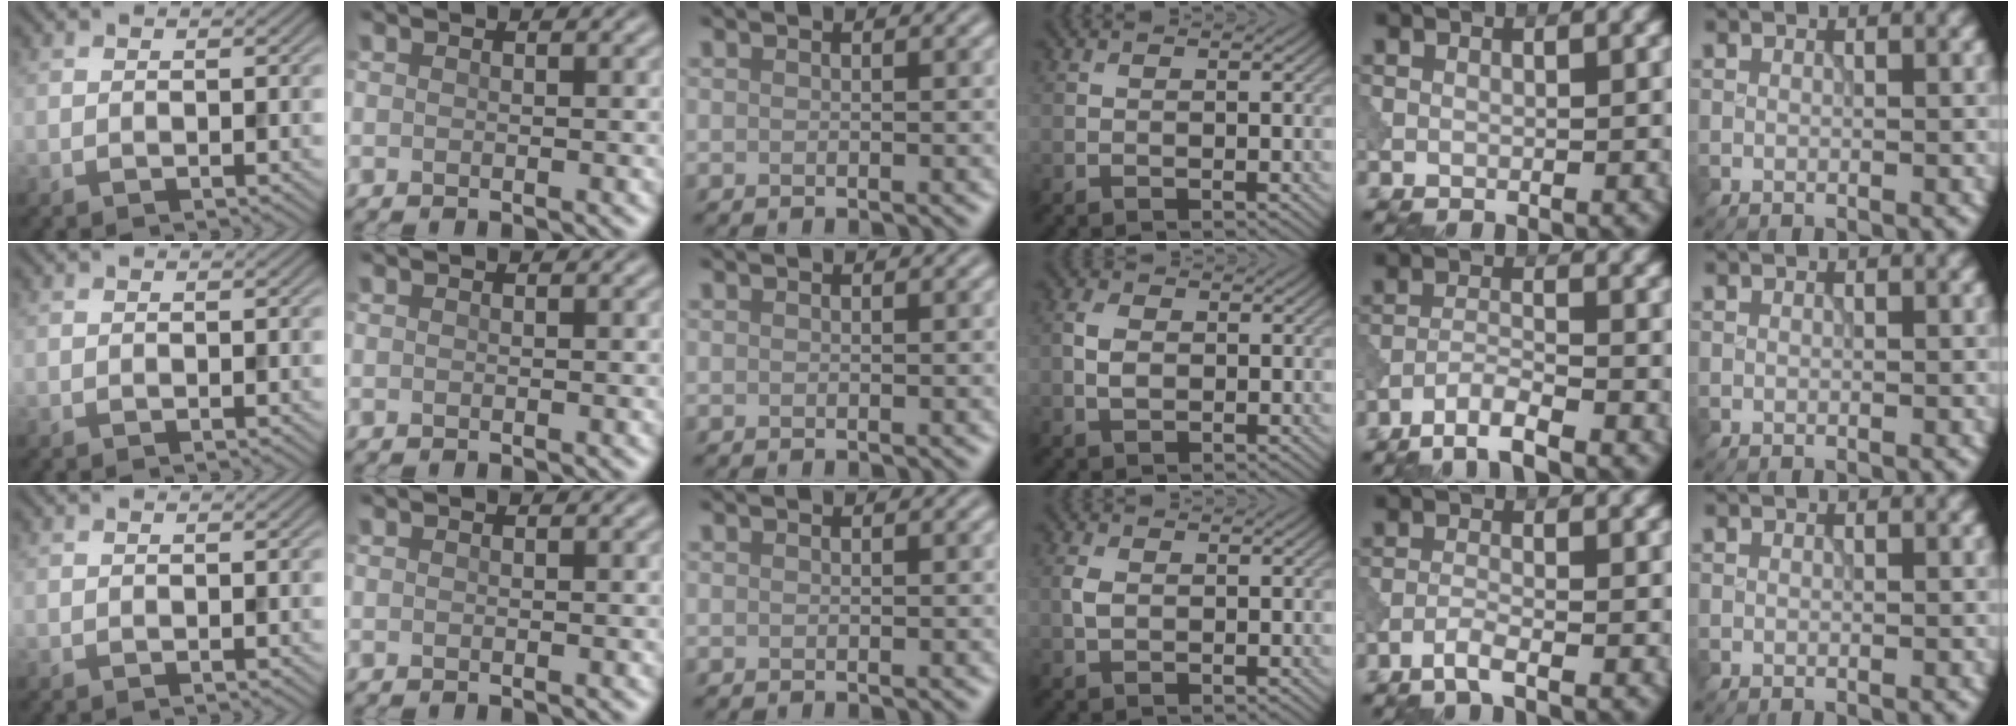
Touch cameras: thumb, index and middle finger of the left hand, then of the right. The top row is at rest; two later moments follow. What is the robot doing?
{"motion": "dispense", "object": "pipette"}